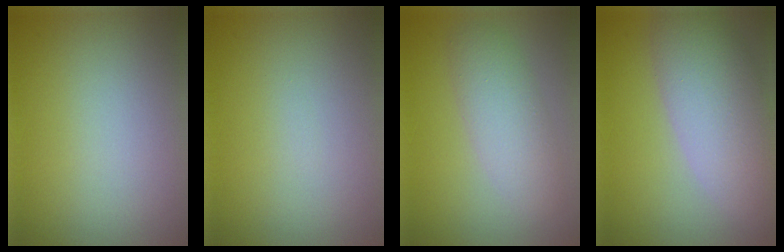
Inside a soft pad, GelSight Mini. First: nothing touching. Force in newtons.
{"total": 0.0}
{"total": 3.4, "press": 3.4, "slide": 0.1}
{"total": 6.9, "press": 6.9, "slide": 0.6}